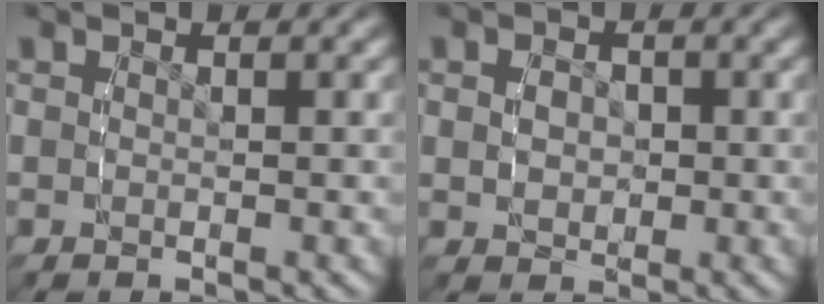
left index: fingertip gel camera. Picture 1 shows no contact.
{"total": 2.3, "force": [-1.0, 1.9, 1.0], "torque": [-0.021, -0.014, -0.011]}